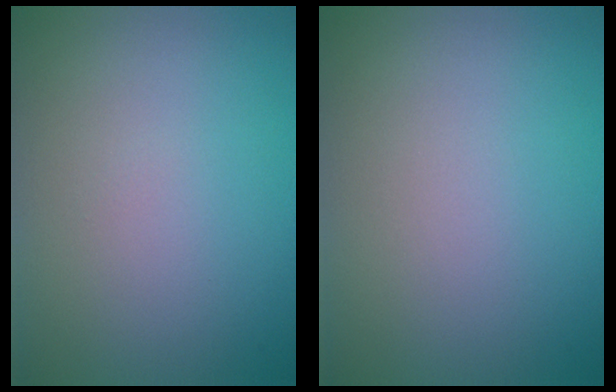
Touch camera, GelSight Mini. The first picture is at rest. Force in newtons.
{"total": 0.0}